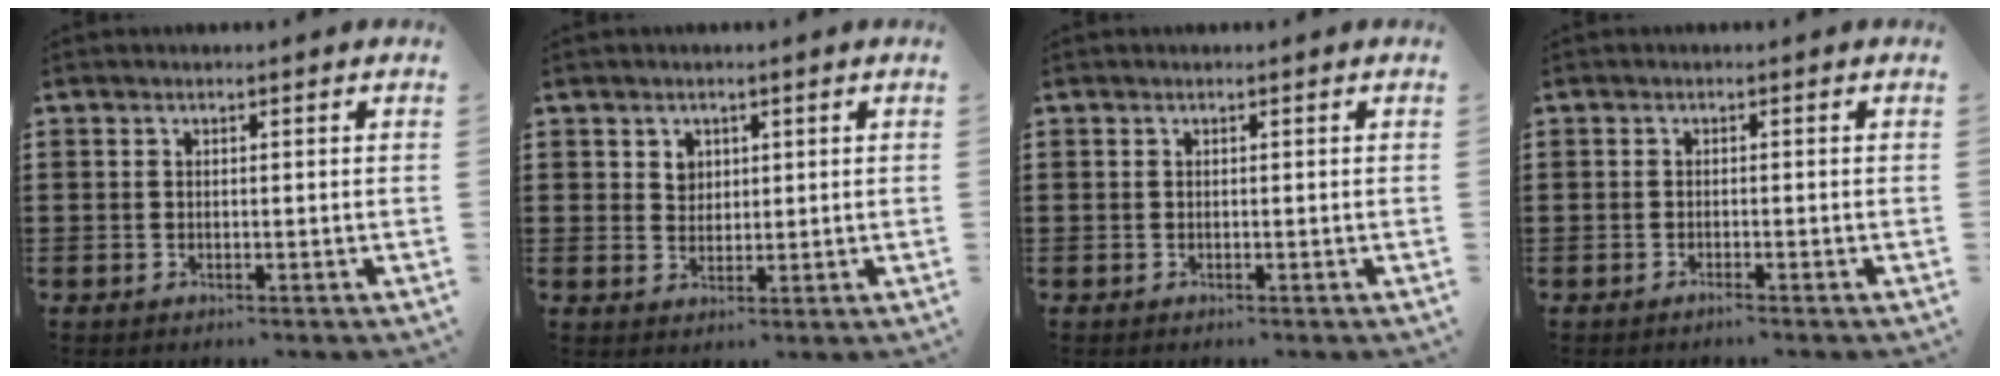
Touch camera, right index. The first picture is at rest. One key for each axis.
{"total": 2.3, "fx": 1.2, "fy": 1.9, "fz": 0.5, "tx": -0.017, "ty": 0.008, "tz": 0.022}
{"total": 0.0}
{"total": 0.7, "fx": -0.6, "fy": 0.0, "fz": 0.3, "tx": -0.008, "ty": -0.003, "tz": -0.012}